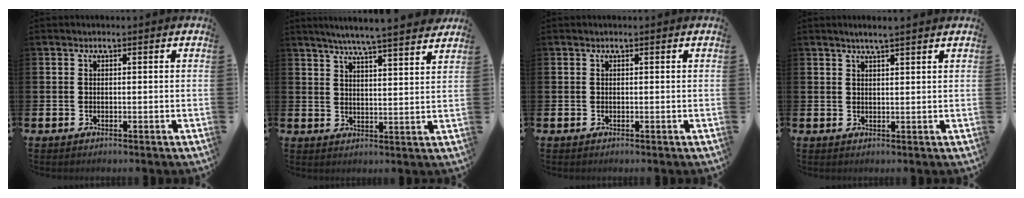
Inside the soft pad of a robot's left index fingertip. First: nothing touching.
{"total": 6.2, "force": [5.8, -0.5, 1.9], "torque": [-0.040, -0.039, 0.097]}
{"total": 0.0}
{"total": 2.5, "force": [2.3, -0.1, 1.1], "torque": [-0.022, -0.002, 0.041]}